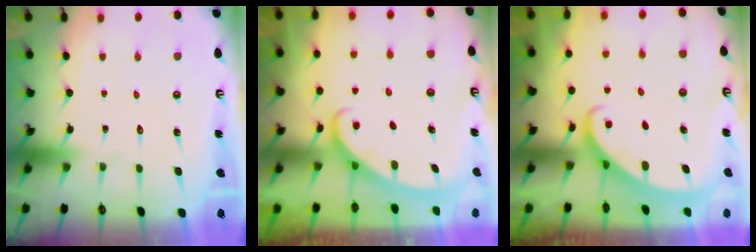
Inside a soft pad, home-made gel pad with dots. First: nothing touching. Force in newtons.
{"total": 2.9, "press": 2.9, "slide": 0.3}
{"total": 2.3, "press": 2.2, "slide": 0.2}